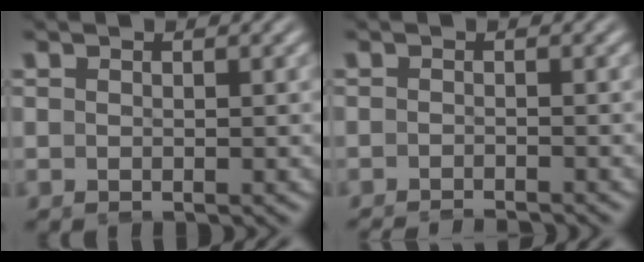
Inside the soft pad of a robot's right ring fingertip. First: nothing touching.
{"total": 2.7, "force": [-2.6, 0.1, 0.3], "torque": [-0.004, -0.007, -0.040]}